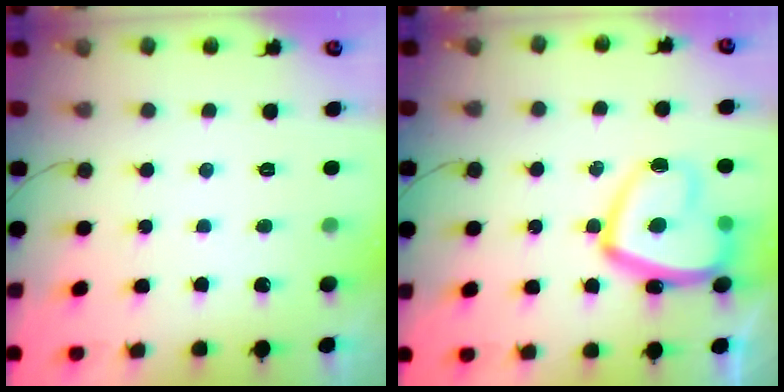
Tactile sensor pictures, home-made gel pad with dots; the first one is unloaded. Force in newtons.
{"total": 17.0, "press": 16.9, "slide": 1.7}